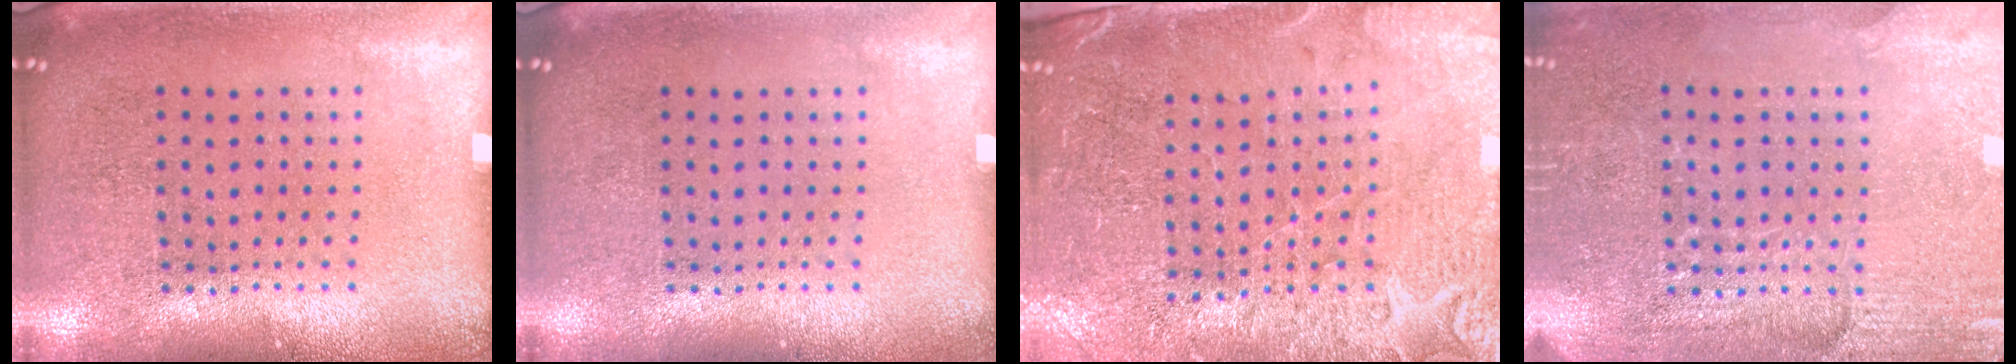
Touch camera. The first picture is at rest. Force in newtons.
{"total": 0.0}
{"total": 3.2, "press": 3.1, "slide": 0.8}
{"total": 2.9, "press": 2.8, "slide": 0.3}